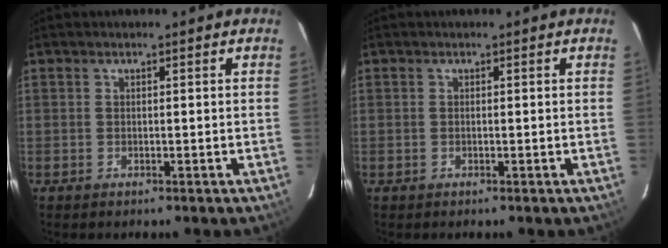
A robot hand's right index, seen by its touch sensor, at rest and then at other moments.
{"total": 0.0}